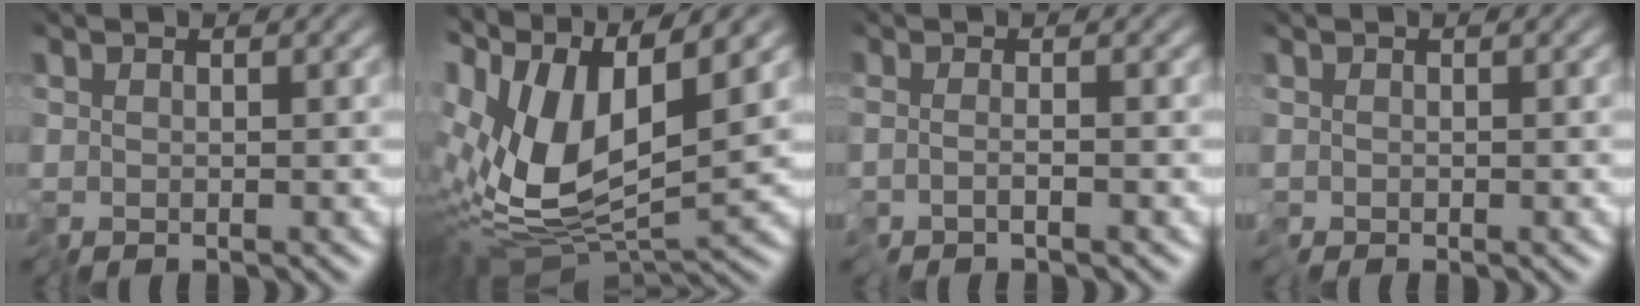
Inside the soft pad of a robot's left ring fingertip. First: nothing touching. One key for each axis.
{"total": 11.5, "fx": 2.4, "fy": 4.9, "fz": 10.1, "tx": -0.224, "ty": -0.001, "tz": 0.042}
{"total": 1.3, "fx": -1.1, "fy": -0.6, "fz": 0.4, "tx": -0.011, "ty": -0.009, "tz": -0.021}
{"total": 0.0}